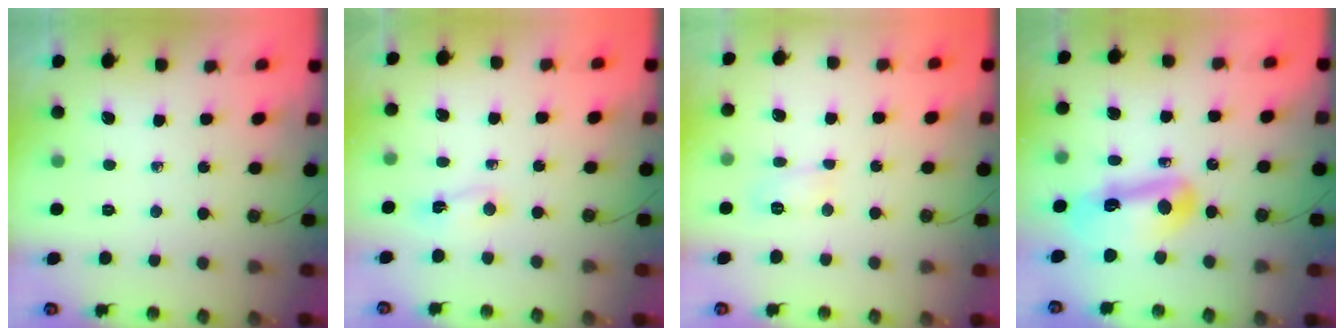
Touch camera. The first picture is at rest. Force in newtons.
{"total": 2.0, "press": 1.6, "slide": 1.2}
{"total": 4.1, "press": 4.1, "slide": 0.4}
{"total": 14.1, "press": 14.0, "slide": 1.6}